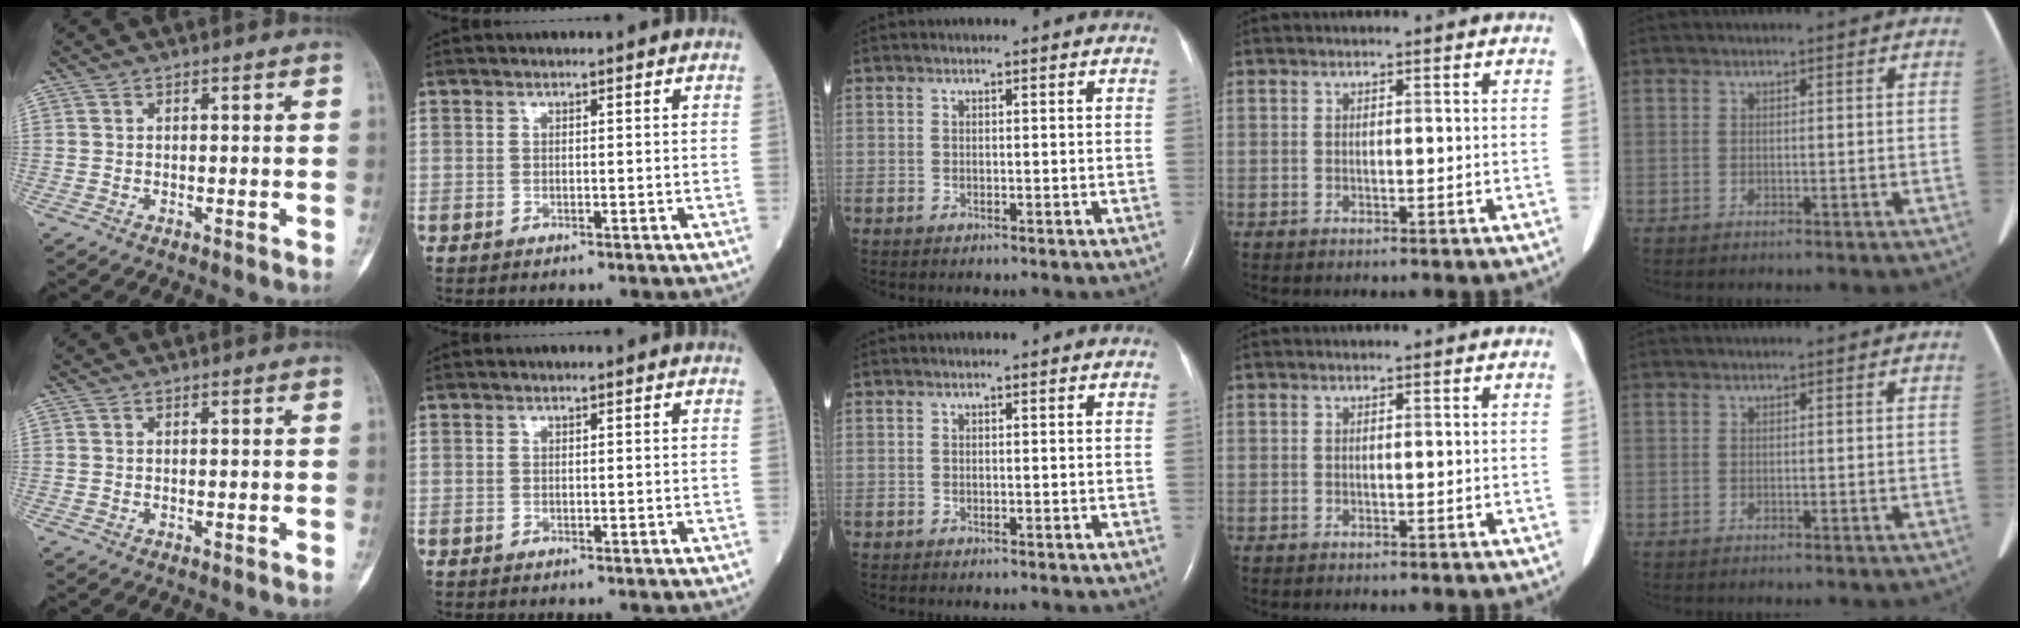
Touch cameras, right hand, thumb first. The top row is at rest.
{}